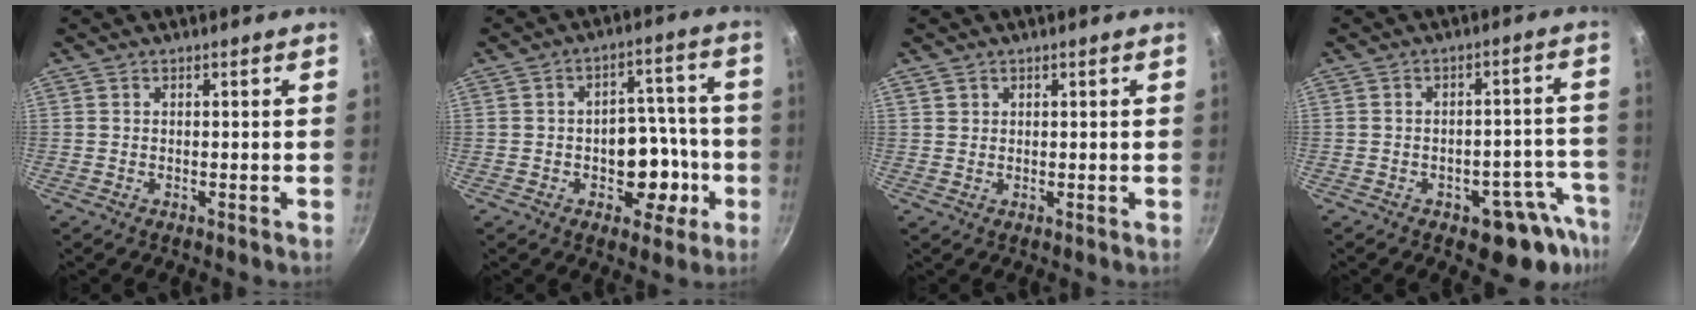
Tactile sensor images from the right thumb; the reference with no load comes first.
{"total": 10.6, "force": [-3.3, 7.6, 6.7], "torque": [-0.037, 0.037, -0.037]}
{"total": 1.1, "force": [0.6, 0.9, 0.2], "torque": [0.004, 0.005, 0.010]}
{"total": 10.6, "force": [-5.9, 5.9, 6.5], "torque": [-0.007, 0.058, -0.062]}